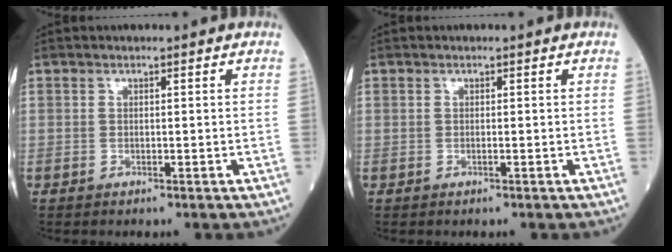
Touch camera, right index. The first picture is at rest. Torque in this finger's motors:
{"motor_torque": [0.02, -0.05, 0.10, 0.01]}